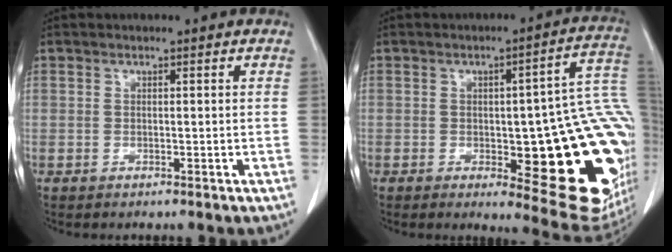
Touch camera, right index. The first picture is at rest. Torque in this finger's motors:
{"motor_torque": [1.44, -0.70, 0.44, 0.12]}